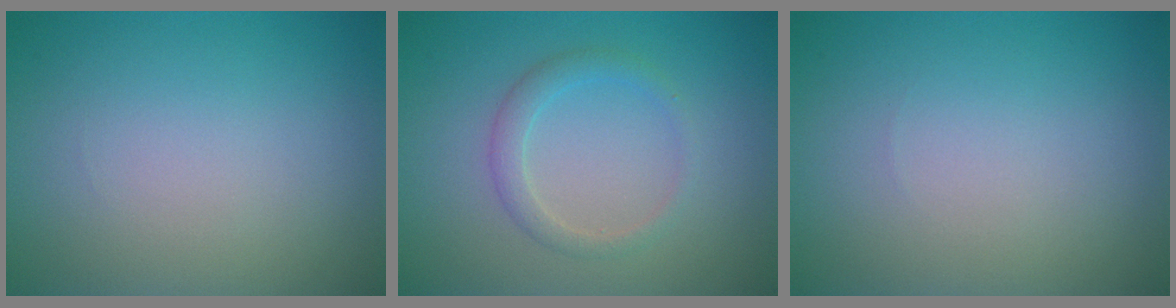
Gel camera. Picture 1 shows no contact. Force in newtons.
{"total": 1.9, "press": 1.9, "slide": 0.1}
{"total": 0.0}